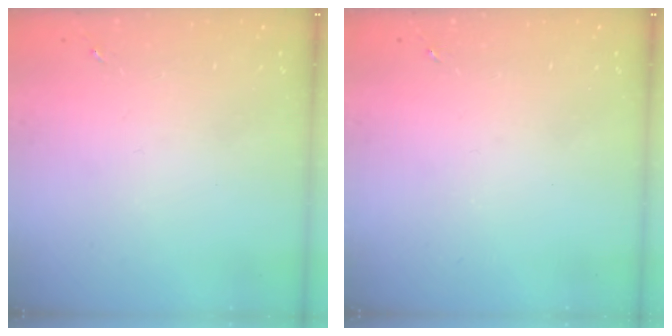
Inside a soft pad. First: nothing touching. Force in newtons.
{"total": 0.0}